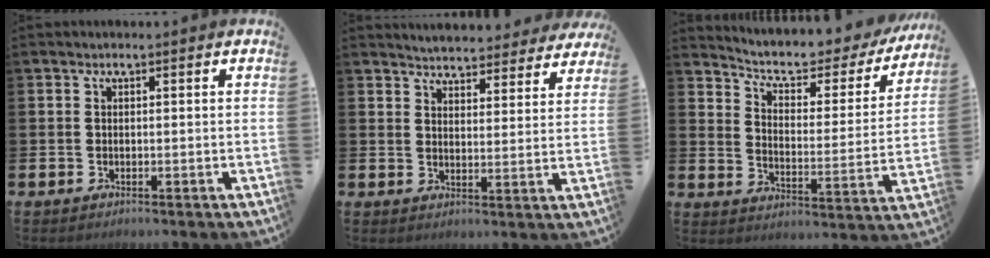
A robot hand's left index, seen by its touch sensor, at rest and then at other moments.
{"total": 4.7, "force": [4.6, 0.8, -0.1], "torque": [-0.012, -0.035, 0.079]}
{"total": 6.4, "force": [5.6, 2.1, 2.4], "torque": [-0.073, -0.041, 0.088]}